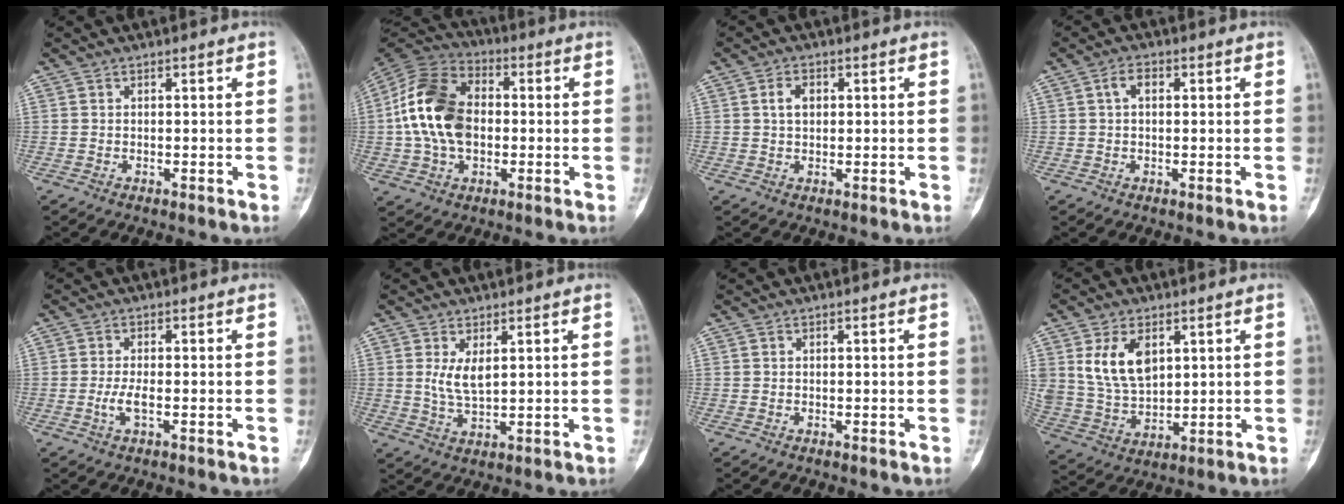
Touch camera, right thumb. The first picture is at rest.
{"total": 17.0, "force": [-0.1, 11.6, 12.4], "torque": [-0.222, 0.023, -0.010]}
{"total": 3.3, "force": [0.7, 2.2, 2.3], "torque": [-0.035, 0.005, 0.012]}
{"total": 3.0, "force": [0.7, 1.8, 2.3], "torque": [-0.043, 0.011, 0.011]}
{"total": 2.8, "force": [-0.7, 0.9, 2.6], "torque": [-0.061, -0.002, -0.014]}
{"total": 4.5, "force": [1.4, 1.9, 3.8], "torque": [-0.074, -0.015, 0.037]}
{"total": 0.0}
{"total": 11.2, "force": [4.0, 6.9, 7.8], "torque": [-0.133, -0.015, 0.091]}